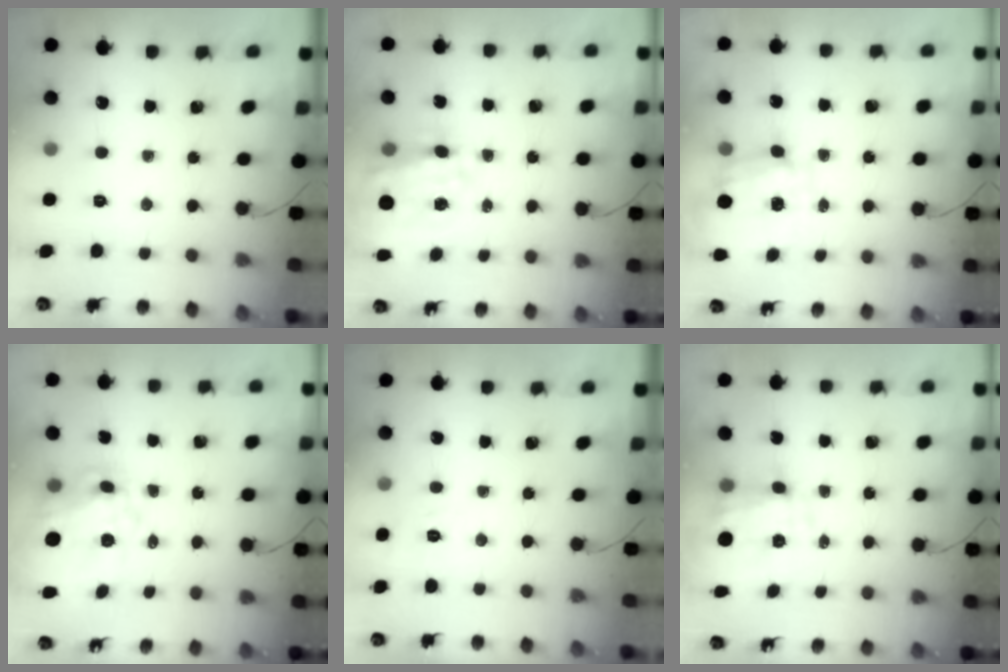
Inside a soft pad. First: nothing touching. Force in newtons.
{"total": 17.9, "press": 17.6, "slide": 3.5}
{"total": 2.9, "press": 2.7, "slide": 1.2}
{"total": 18.5, "press": 18.1, "slide": 3.8}
{"total": 1.9, "press": 0.3, "slide": 1.9}
{"total": 8.7, "press": 8.5, "slide": 1.7}